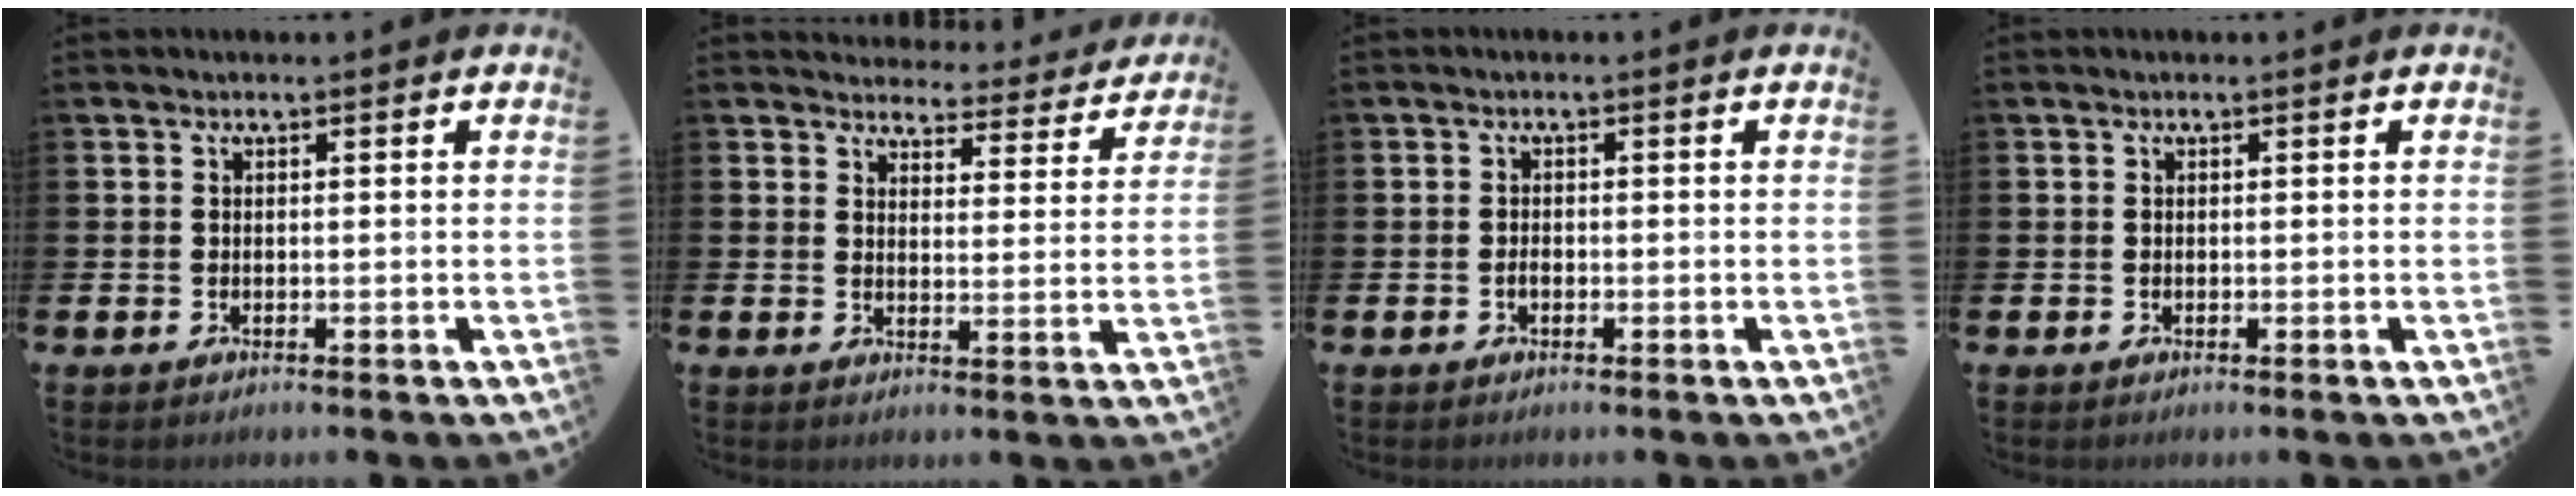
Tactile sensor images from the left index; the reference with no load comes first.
{"total": 4.0, "force": [3.8, 1.1, 0.2], "torque": [-0.009, -0.037, 0.062]}
{"total": 1.0, "force": [-0.5, 0.6, 0.7], "torque": [-0.008, -0.001, -0.011]}
{"total": 0.0}